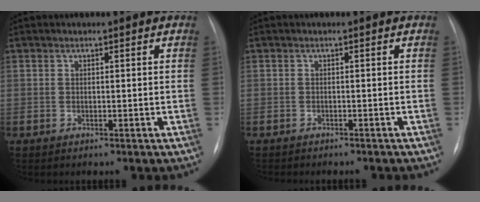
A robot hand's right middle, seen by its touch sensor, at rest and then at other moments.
{"total": 4.7, "force": [-4.1, 1.2, 1.9], "torque": [-0.023, -0.006, -0.047]}